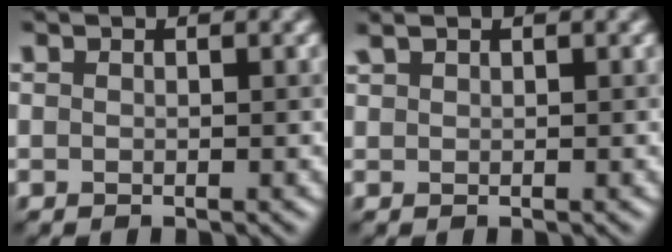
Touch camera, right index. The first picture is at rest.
{"total": 0.8, "force": [0.8, 0.1, 0.2], "torque": [-0.005, 0.003, 0.019]}